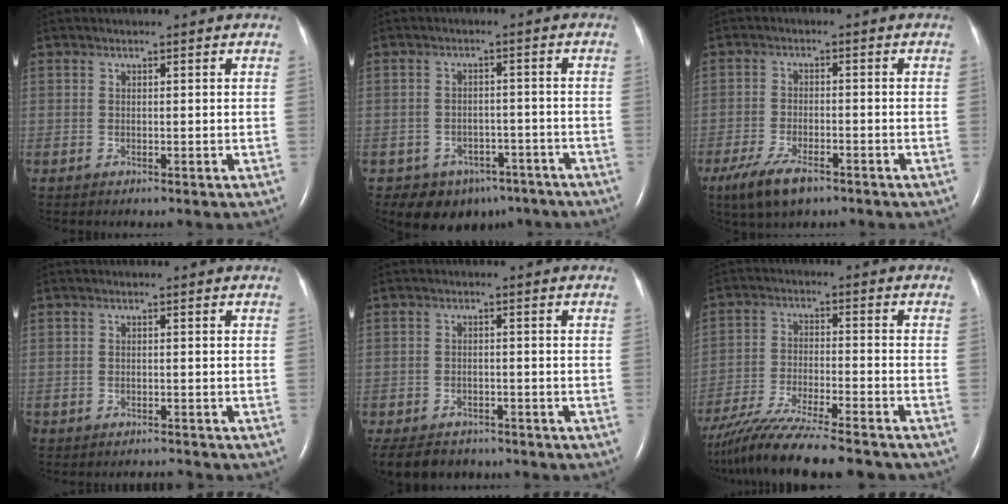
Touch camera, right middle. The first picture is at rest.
{"total": 8.8, "force": [-6.3, 5.9, 1.8], "torque": [-0.010, 0.016, -0.076]}
{"total": 7.0, "force": [-4.7, 2.3, 4.6], "torque": [-0.097, -0.012, -0.081]}
{"total": 1.9, "force": [-1.9, 0.0, -0.3], "torque": [0.005, -0.009, -0.026]}
{"total": 9.8, "force": [-8.1, 4.7, 3.1], "torque": [-0.069, -0.010, -0.112]}
{"total": 17.2, "force": [-14.9, 1.5, 8.6], "torque": [-0.168, -0.031, -0.248]}